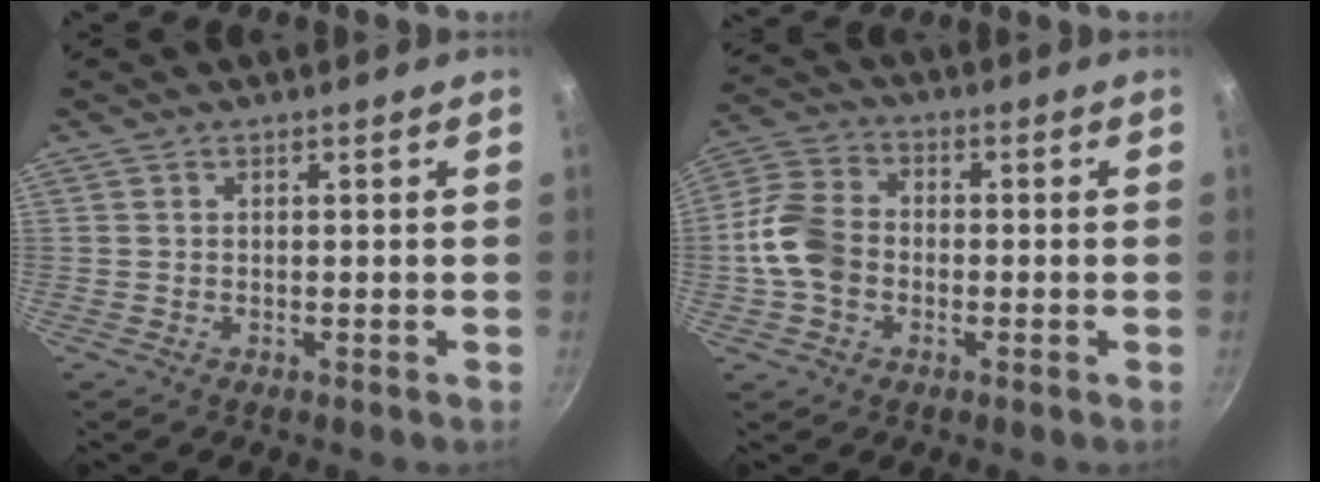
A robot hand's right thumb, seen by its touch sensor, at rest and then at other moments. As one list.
[{"total": 9.9, "force": [-1.6, 7.4, 6.4], "torque": [-0.111, 0.024, -0.048]}]